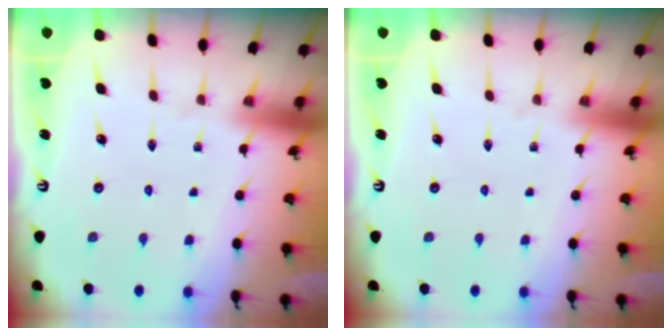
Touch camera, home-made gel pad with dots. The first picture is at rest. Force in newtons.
{"total": 0.0}